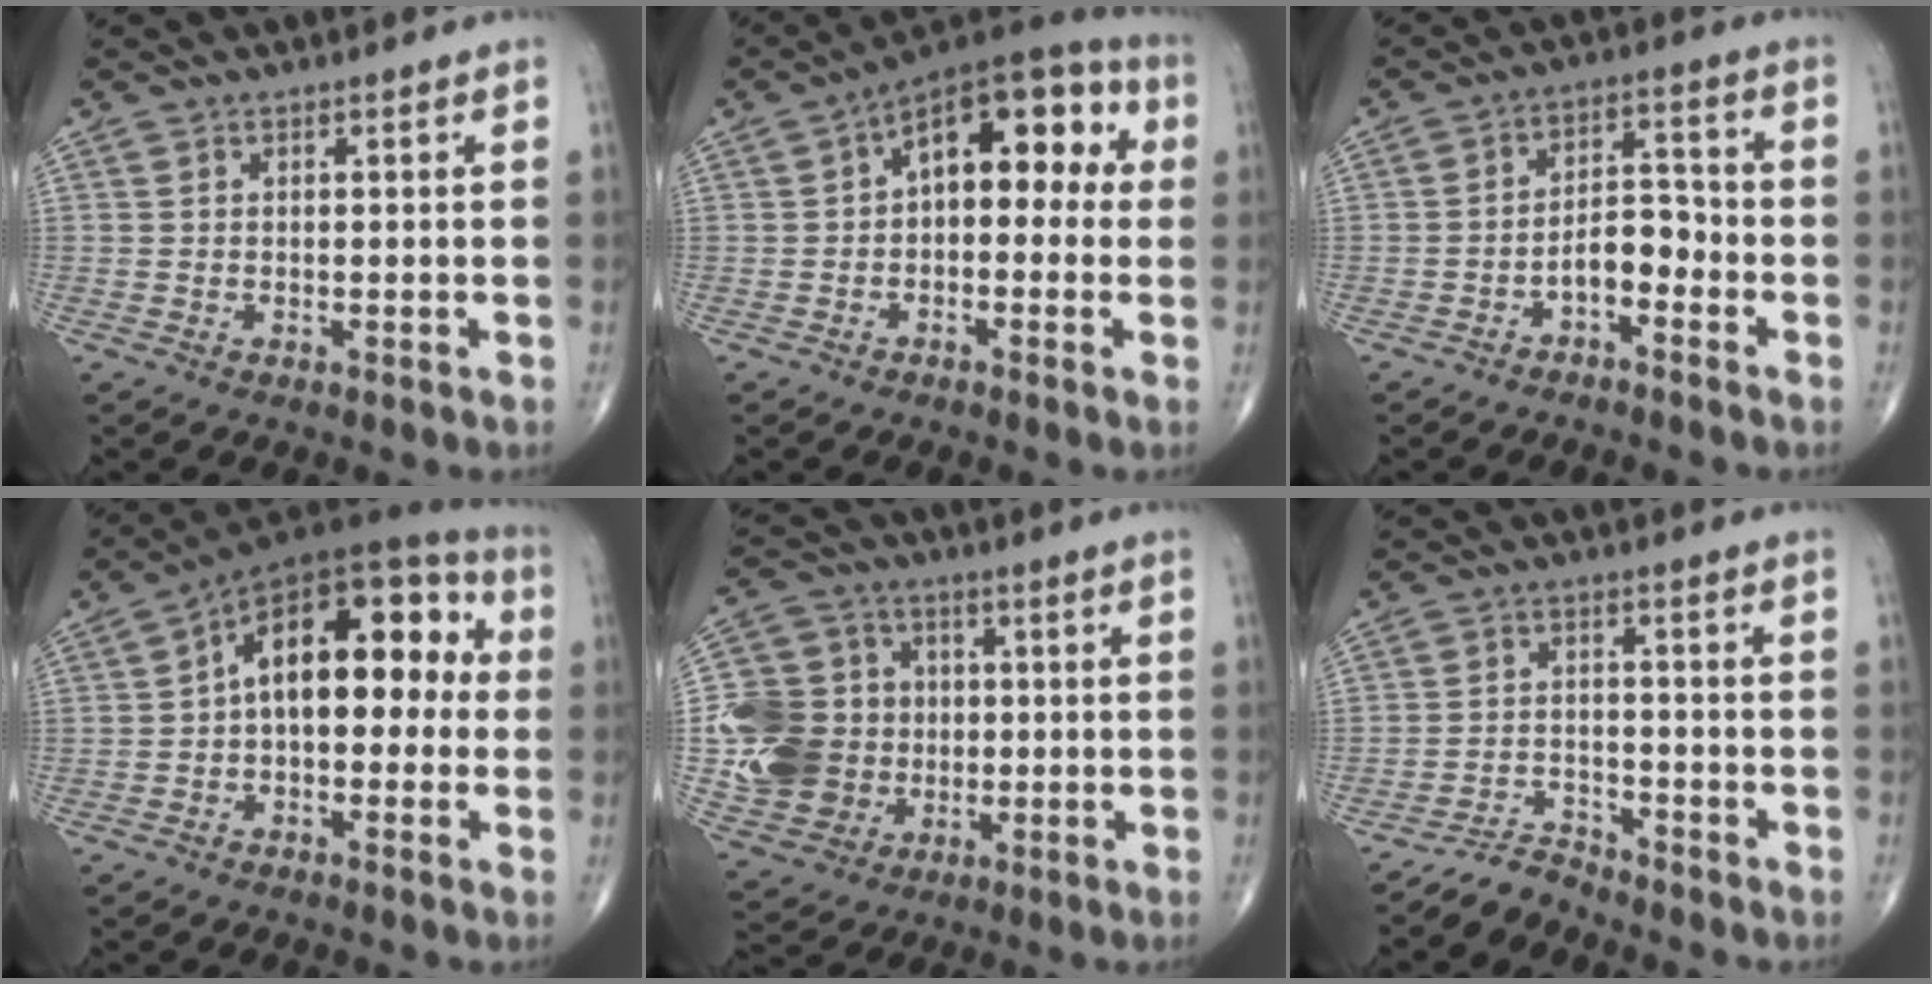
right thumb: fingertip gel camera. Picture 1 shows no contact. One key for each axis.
{"total": 14.0, "fx": 2.0, "fy": 7.8, "fz": 11.5, "tx": -0.119, "ty": 0.042, "tz": 0.014}
{"total": 5.9, "fx": -2.9, "fy": 3.1, "fz": 4.0, "tx": -0.049, "ty": 0.041, "tz": -0.056}
{"total": 17.2, "fx": 1.6, "fy": 9.3, "fz": 14.4, "tx": -0.182, "ty": 0.048, "tz": 0.012}
{"total": 15.8, "fx": -0.8, "fy": 13.9, "fz": 7.5, "tx": -0.122, "ty": 0.019, "tz": -0.005}
{"total": 3.9, "fx": -3.8, "fy": 0.6, "fz": -0.4, "tx": 0.012, "ty": 0.023, "tz": -0.072}